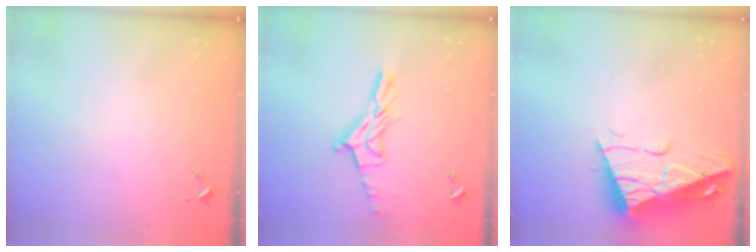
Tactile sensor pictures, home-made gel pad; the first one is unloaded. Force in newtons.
{"total": 12.0, "press": 12.0, "slide": 1.0}
{"total": 14.2, "press": 14.1, "slide": 1.5}